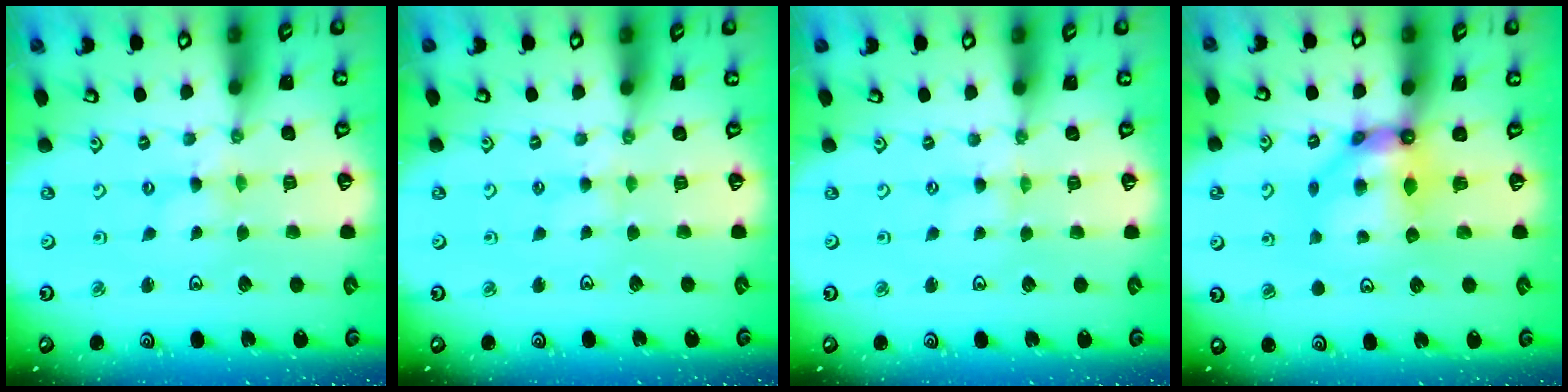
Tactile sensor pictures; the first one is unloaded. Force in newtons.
{"total": 2.3, "press": 2.3, "slide": 0.4}
{"total": 0.9, "press": 0.9, "slide": 0.3}
{"total": 8.9, "press": 8.9, "slide": 0.8}